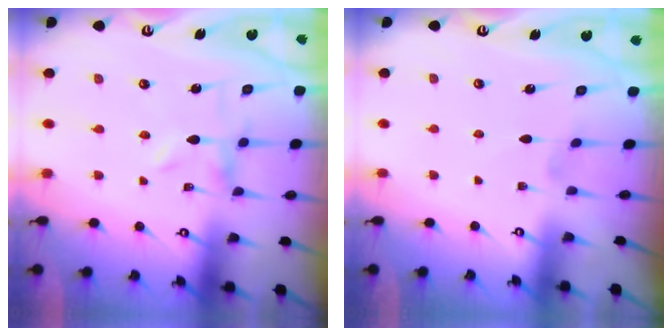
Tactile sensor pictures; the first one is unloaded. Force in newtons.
{"total": 0.0}